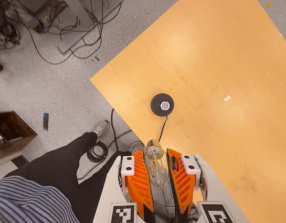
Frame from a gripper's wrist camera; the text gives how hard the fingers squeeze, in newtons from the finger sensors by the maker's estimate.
{"total": 21.0, "left": 24.9, "right": 17.1}